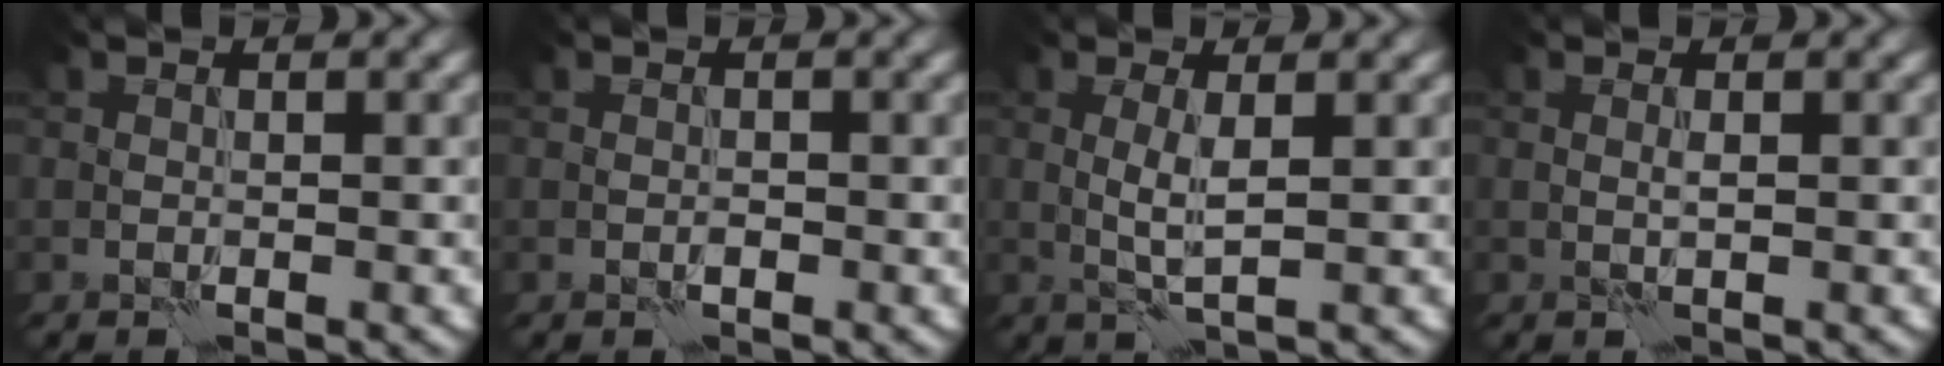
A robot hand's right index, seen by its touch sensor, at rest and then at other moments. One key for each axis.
{"total": 0.6, "fx": -0.2, "fy": 0.3, "fz": 0.4, "tx": -0.007, "ty": 0.002, "tz": -0.004}
{"total": 2.1, "fx": 0.3, "fy": 0.1, "fz": 2.1, "tx": -0.046, "ty": 0.005, "tz": 0.006}
{"total": 0.6, "fx": 0.1, "fy": -0.2, "fz": 0.6, "tx": -0.014, "ty": 0.004, "tz": 0.002}